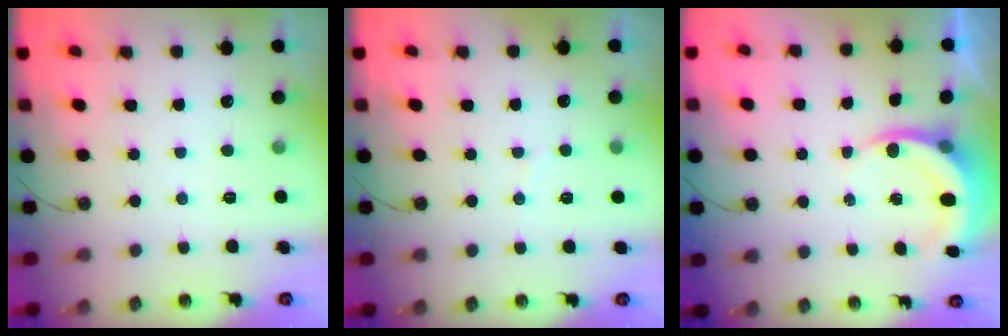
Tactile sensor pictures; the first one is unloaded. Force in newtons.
{"total": 2.9, "press": 2.7, "slide": 1.1}
{"total": 5.2, "press": 5.2, "slide": 0.6}